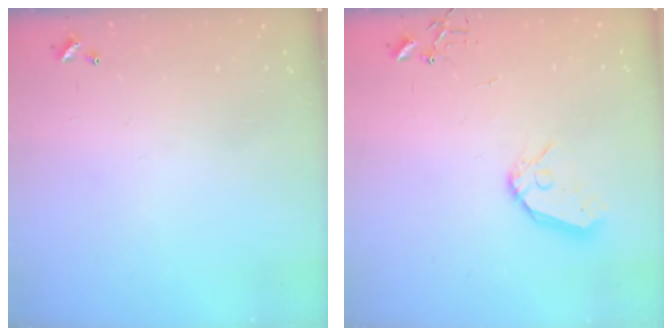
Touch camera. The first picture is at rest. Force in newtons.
{"total": 10.5, "press": 10.5, "slide": 1.3}